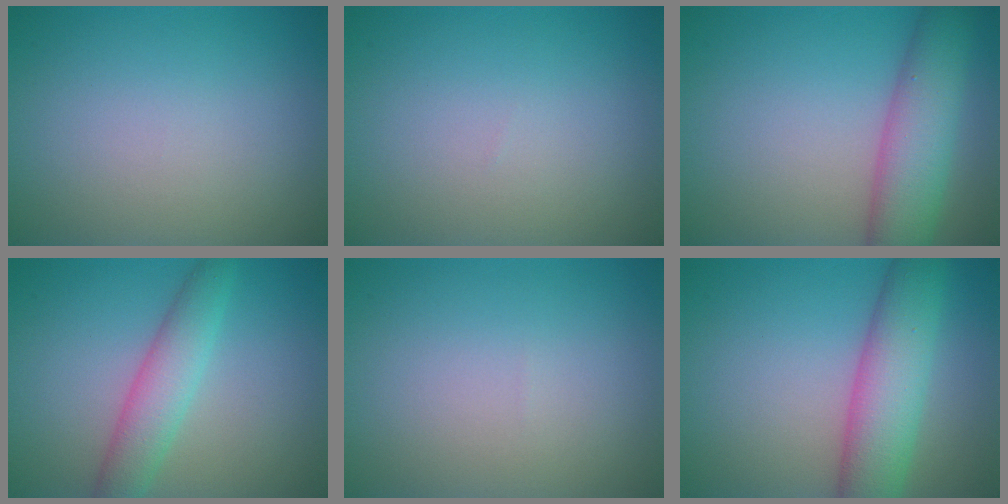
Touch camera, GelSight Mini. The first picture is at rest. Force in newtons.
{"total": 0.0}
{"total": 6.4, "press": 6.4, "slide": 0.3}
{"total": 3.9, "press": 3.9, "slide": 0.0}
{"total": 0.0}
{"total": 6.9, "press": 6.9, "slide": 0.1}